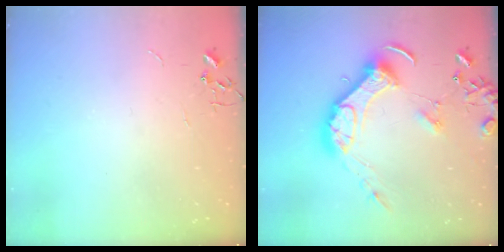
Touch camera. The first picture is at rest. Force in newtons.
{"total": 16.4, "press": 16.3, "slide": 2.3}